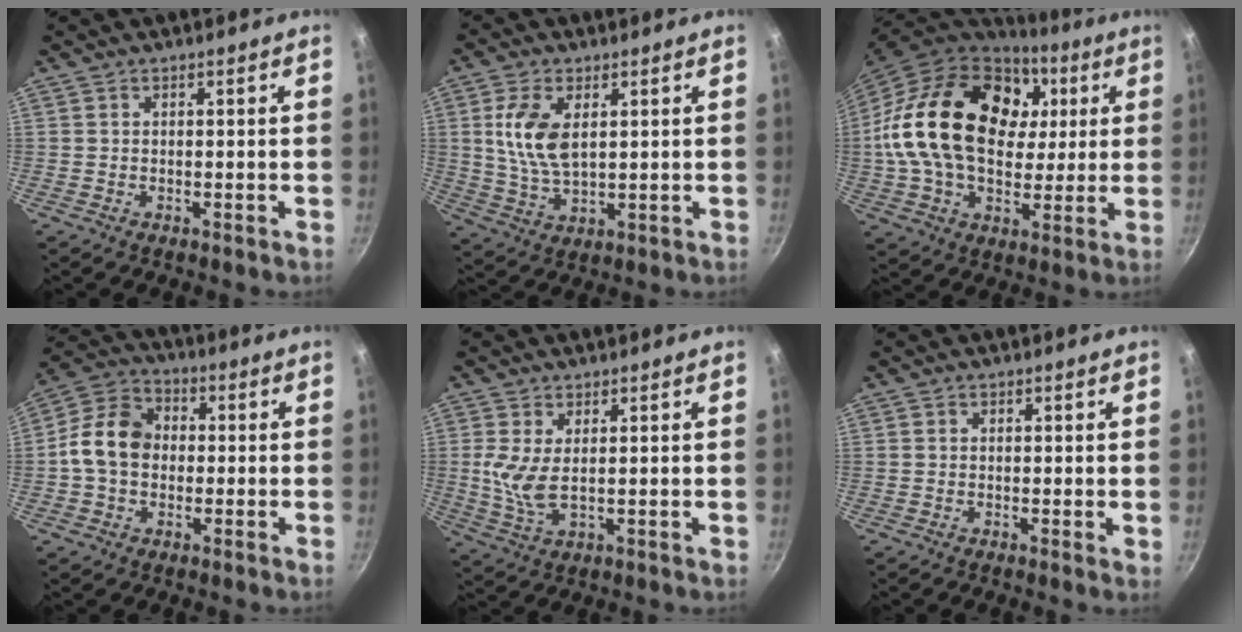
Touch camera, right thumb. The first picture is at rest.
{"total": 9.6, "force": [2.4, 5.2, 7.8], "torque": [-0.153, -0.012, 0.050]}
{"total": 28.8, "force": [5.7, 19.5, 20.5], "torque": [-0.357, 0.016, 0.094]}
{"total": 10.8, "force": [-0.4, 8.4, 6.8], "torque": [-0.094, 0.027, -0.029]}
{"total": 5.7, "force": [1.2, 2.3, 5.1], "torque": [-0.109, -0.011, 0.030]}
{"total": 0.6, "force": [0.1, 0.2, 0.6], "torque": [-0.008, -0.002, -0.002]}